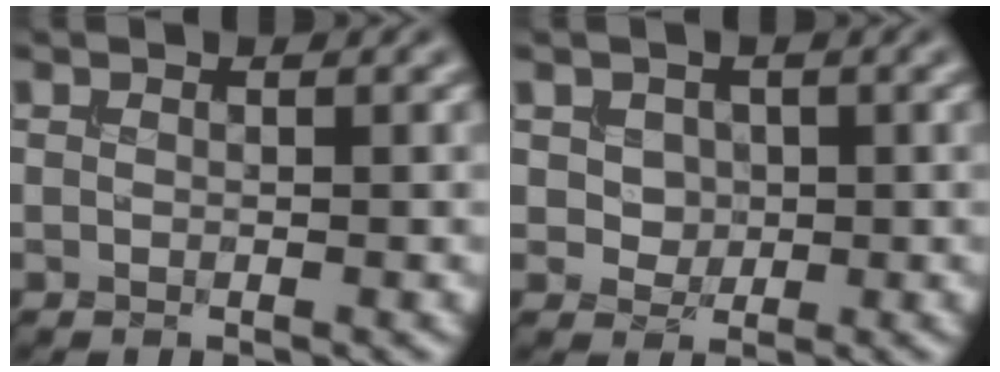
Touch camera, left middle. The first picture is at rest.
{"total": 2.5, "force": [0.8, 2.0, 1.1], "torque": [-0.028, 0.003, 0.023]}